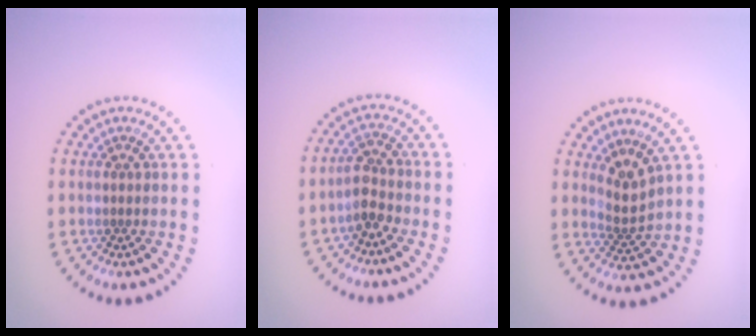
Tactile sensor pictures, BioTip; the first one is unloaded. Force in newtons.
{"total": 2.4, "press": 2.1, "slide": 1.0}
{"total": 2.4, "press": 1.7, "slide": 1.7}